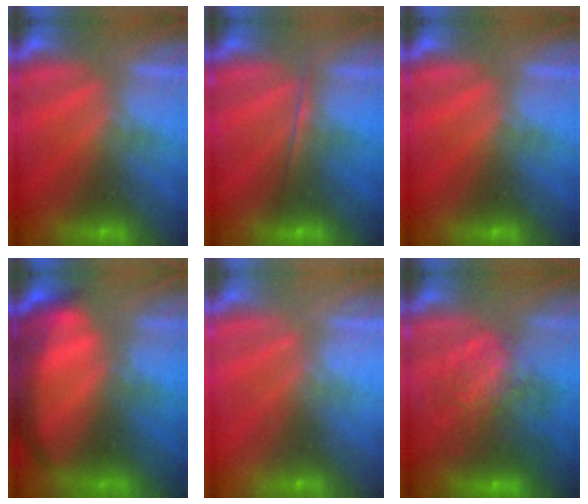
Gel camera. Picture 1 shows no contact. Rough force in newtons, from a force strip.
{"total": 1.8}
{"total": 0.0}
{"total": 9.4}
{"total": 2.4}
{"total": 5.8}